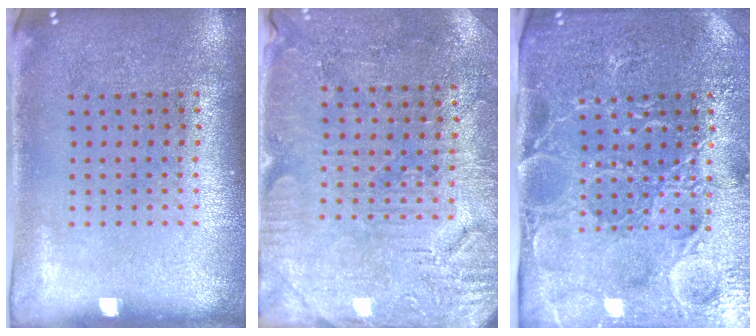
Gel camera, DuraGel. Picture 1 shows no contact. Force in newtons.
{"total": 3.0, "press": 2.9, "slide": 0.6}
{"total": 4.9, "press": 4.5, "slide": 1.9}